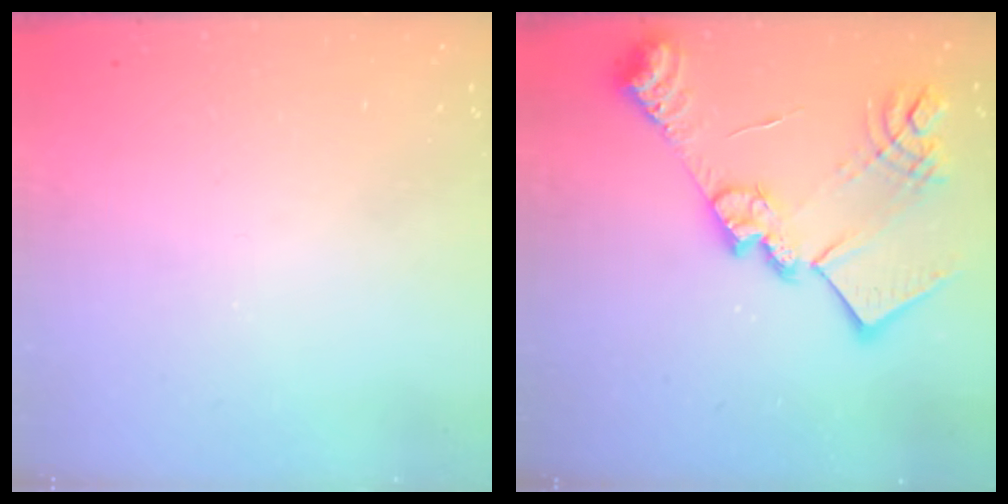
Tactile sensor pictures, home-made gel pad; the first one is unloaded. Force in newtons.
{"total": 23.9, "press": 23.8, "slide": 2.0}